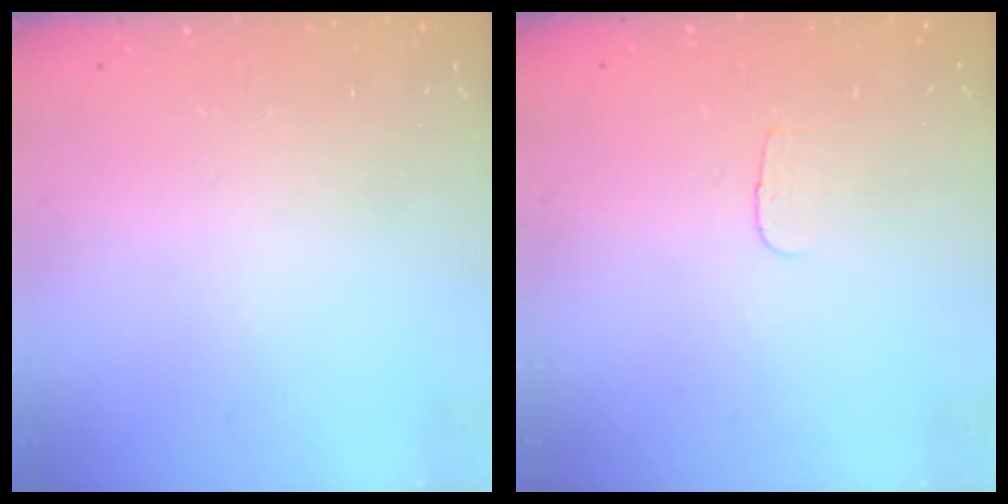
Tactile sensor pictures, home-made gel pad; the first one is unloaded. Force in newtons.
{"total": 2.9, "press": 2.8, "slide": 0.3}